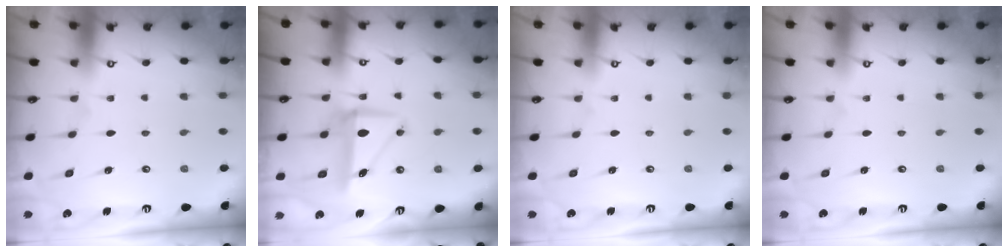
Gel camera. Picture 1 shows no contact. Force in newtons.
{"total": 7.2, "press": 7.1, "slide": 1.3}
{"total": 0.0}
{"total": 0.0}